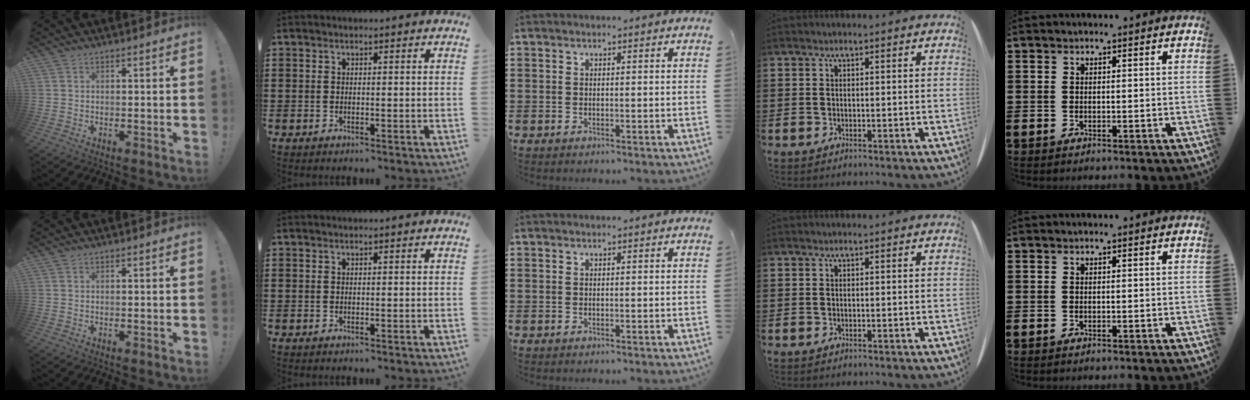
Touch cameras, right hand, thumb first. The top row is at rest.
{}